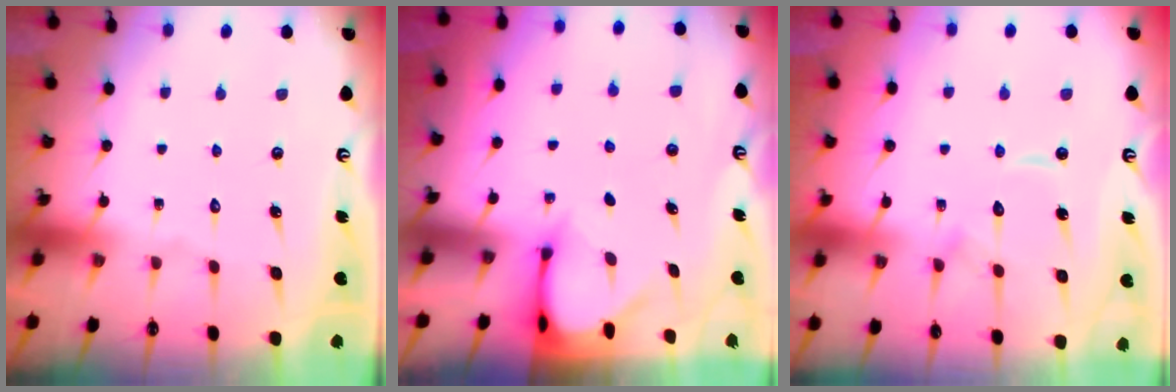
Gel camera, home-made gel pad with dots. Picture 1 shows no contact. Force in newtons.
{"total": 3.3, "press": 3.3, "slide": 0.3}
{"total": 9.9, "press": 9.9, "slide": 1.0}